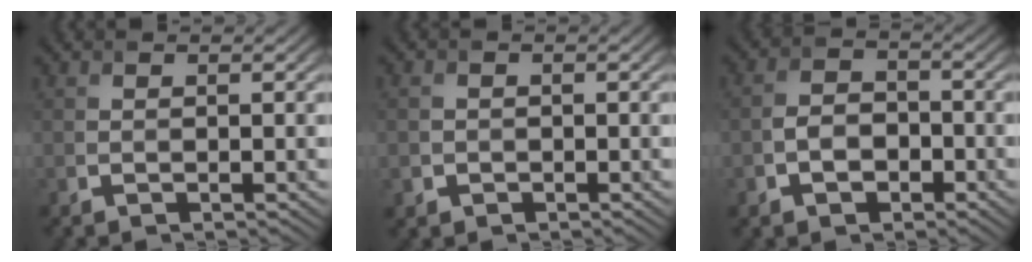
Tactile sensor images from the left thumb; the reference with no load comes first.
{"total": 1.6, "force": [-0.6, 1.5, 0.2], "torque": [0.003, -0.004, -0.012]}
{"total": 3.9, "force": [-1.9, 2.6, 2.2], "torque": [-0.042, 0.002, -0.042]}